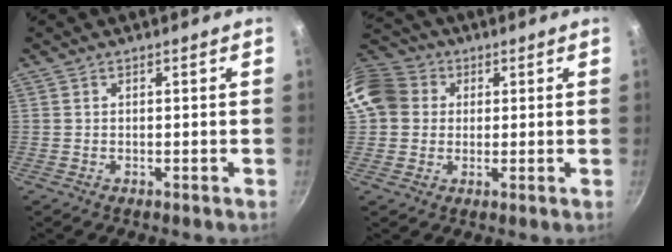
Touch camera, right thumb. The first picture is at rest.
{"total": 13.9, "force": [3.2, 12.1, 6.0], "torque": [-0.118, 0.026, 0.050]}